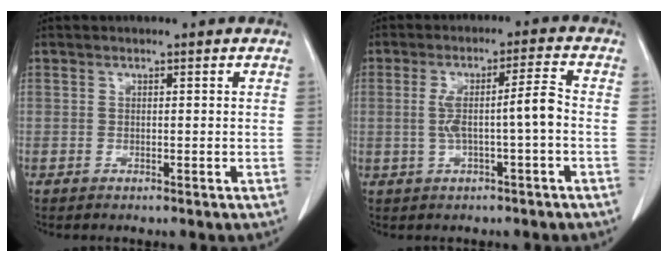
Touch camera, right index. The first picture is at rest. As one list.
[{"total": 6.3, "force": [-0.8, 0.0, 6.3], "torque": [-0.117, 0.020, -0.008]}]